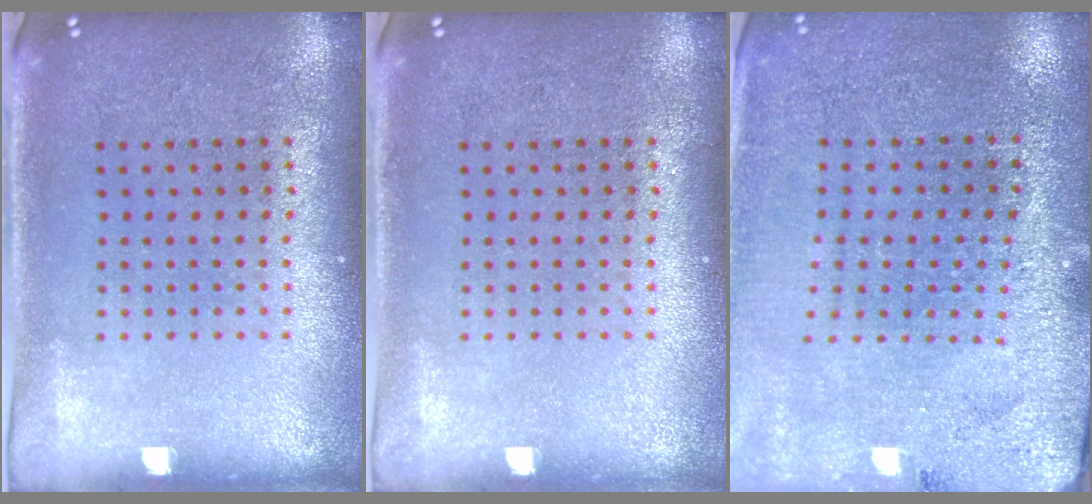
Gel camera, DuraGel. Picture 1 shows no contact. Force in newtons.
{"total": 0.0}
{"total": 2.8, "press": 2.8, "slide": 0.1}